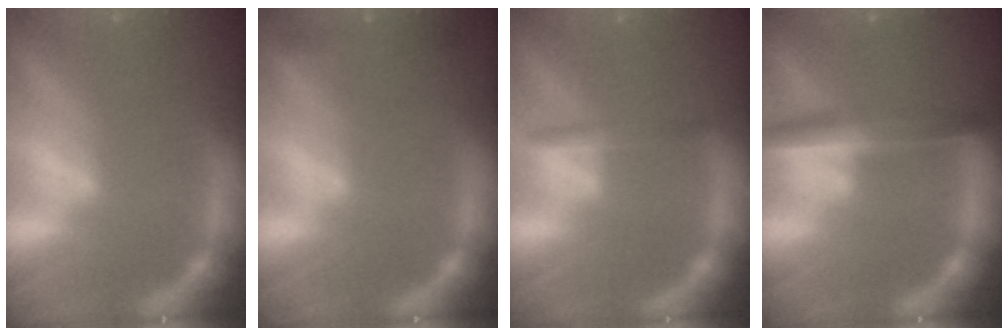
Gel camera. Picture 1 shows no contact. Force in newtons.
{"total": 1.9}
{"total": 1.9}
{"total": 4.5}